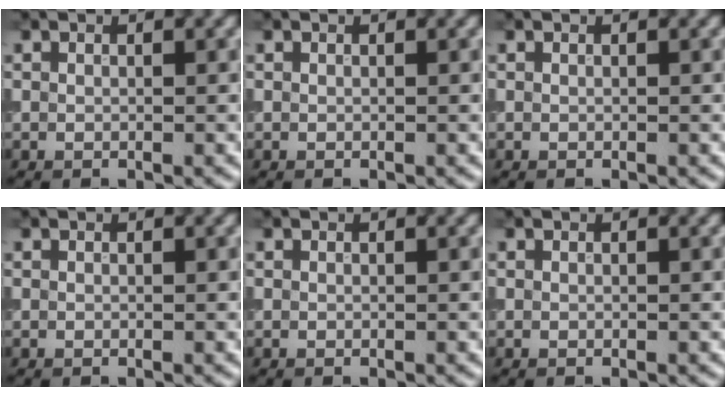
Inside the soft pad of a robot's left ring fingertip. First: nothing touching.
{"total": 0.0}
{"total": 0.0}
{"total": 0.0}
{"total": 0.0}
{"total": 0.0}